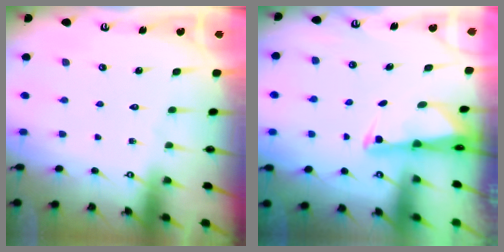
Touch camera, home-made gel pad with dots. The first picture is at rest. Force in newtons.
{"total": 1.8, "press": 1.8, "slide": 0.4}